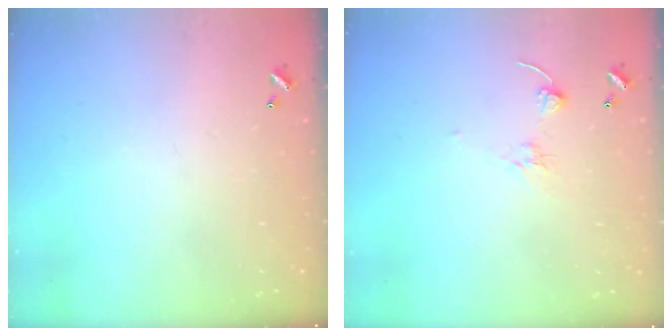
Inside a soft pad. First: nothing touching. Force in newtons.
{"total": 1.7, "press": 1.5, "slide": 0.7}